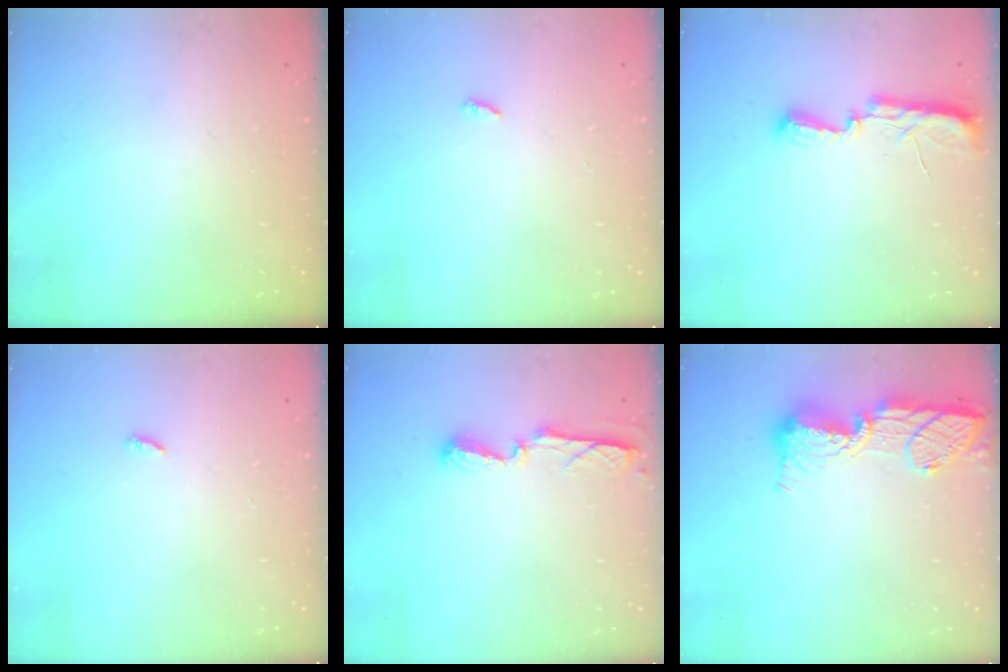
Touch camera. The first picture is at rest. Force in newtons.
{"total": 2.3, "press": 2.3, "slide": 0.2}
{"total": 7.6, "press": 7.6, "slide": 0.7}
{"total": 2.3, "press": 2.3, "slide": 0.2}
{"total": 5.6, "press": 5.5, "slide": 0.6}
{"total": 16.3, "press": 16.3, "slide": 1.3}